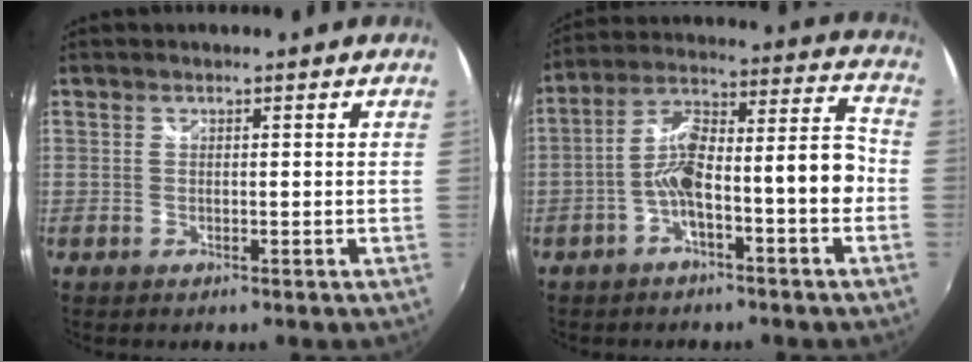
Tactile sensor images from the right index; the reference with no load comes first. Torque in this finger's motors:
{"motor_torque": [1.88, -0.26, 0.92, 0.21]}